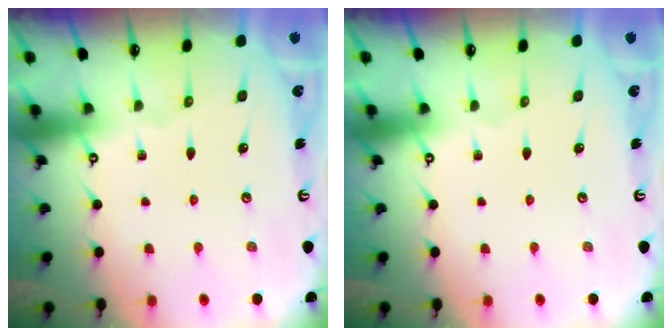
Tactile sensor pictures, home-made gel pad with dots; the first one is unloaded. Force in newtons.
{"total": 0.0}